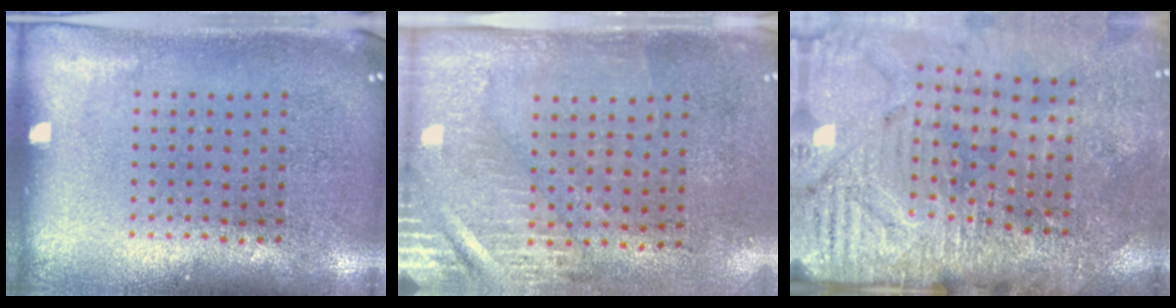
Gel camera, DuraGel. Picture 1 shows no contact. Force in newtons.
{"total": 3.0, "press": 2.5, "slide": 1.6}
{"total": 3.6, "press": 3.4, "slide": 1.2}